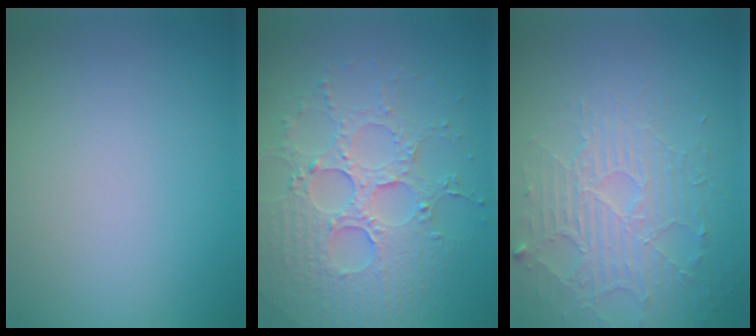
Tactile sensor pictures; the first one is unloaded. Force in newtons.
{"total": 5.1, "press": 4.5, "slide": 2.3}
{"total": 4.1, "press": 3.4, "slide": 2.3}